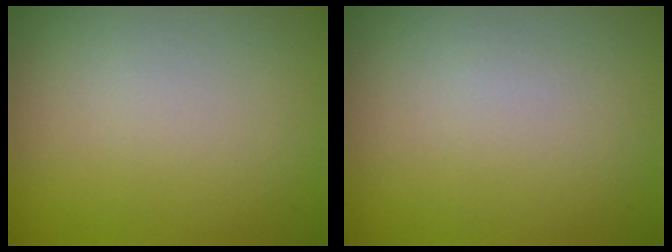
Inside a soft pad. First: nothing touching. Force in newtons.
{"total": 0.0}